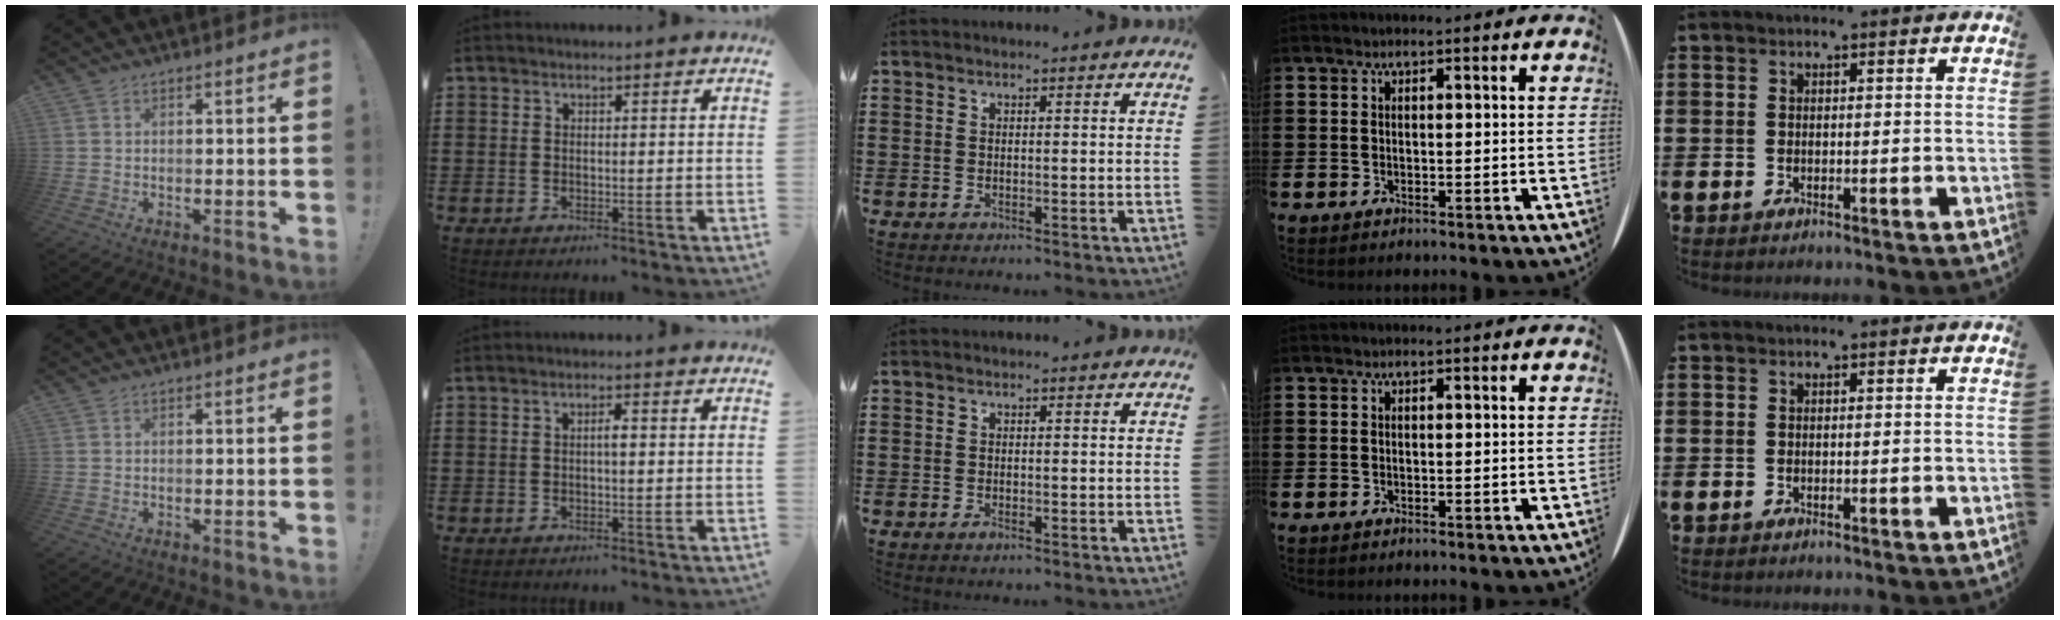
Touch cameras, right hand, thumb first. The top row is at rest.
{"index": {"total": 1.5, "force": [-0.1, 0.3, 1.4], "torque": [-0.027, 0.001, -0.003]}, "middle": {"total": 0.7, "force": [-0.4, 0.2, 0.5], "torque": [-0.011, -0.007, -0.006]}}